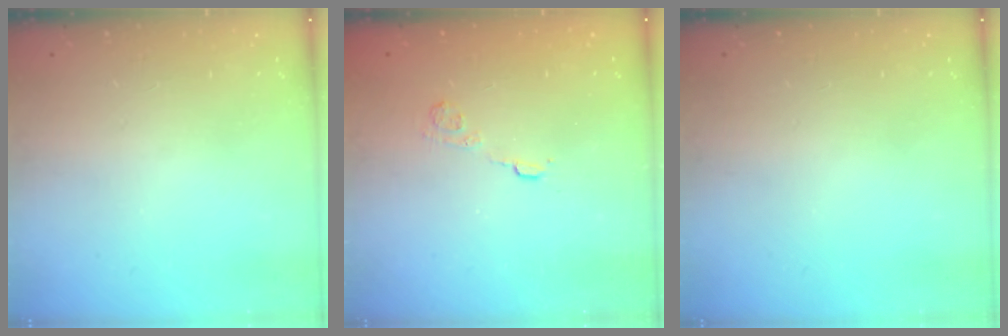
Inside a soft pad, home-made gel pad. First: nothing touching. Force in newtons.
{"total": 3.6, "press": 3.4, "slide": 1.2}
{"total": 0.0}